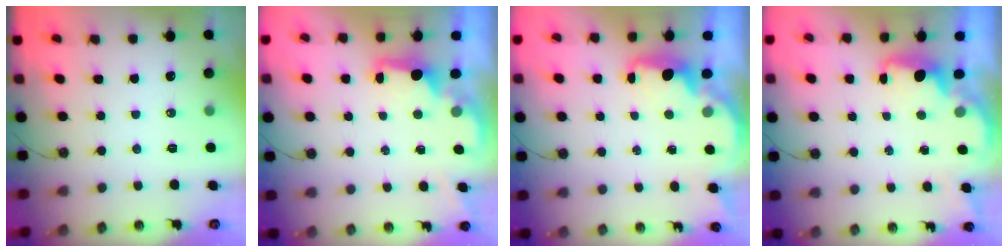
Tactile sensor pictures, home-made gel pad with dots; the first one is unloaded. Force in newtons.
{"total": 1.9, "press": 1.8, "slide": 0.8}
{"total": 2.5, "press": 2.4, "slide": 0.8}
{"total": 1.8, "press": 1.7, "slide": 0.7}